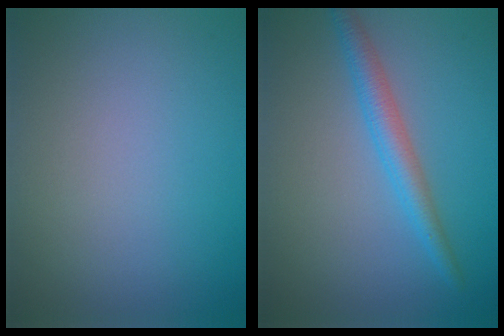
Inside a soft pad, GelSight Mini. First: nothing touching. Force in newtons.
{"total": 2.7, "press": 2.7, "slide": 0.1}